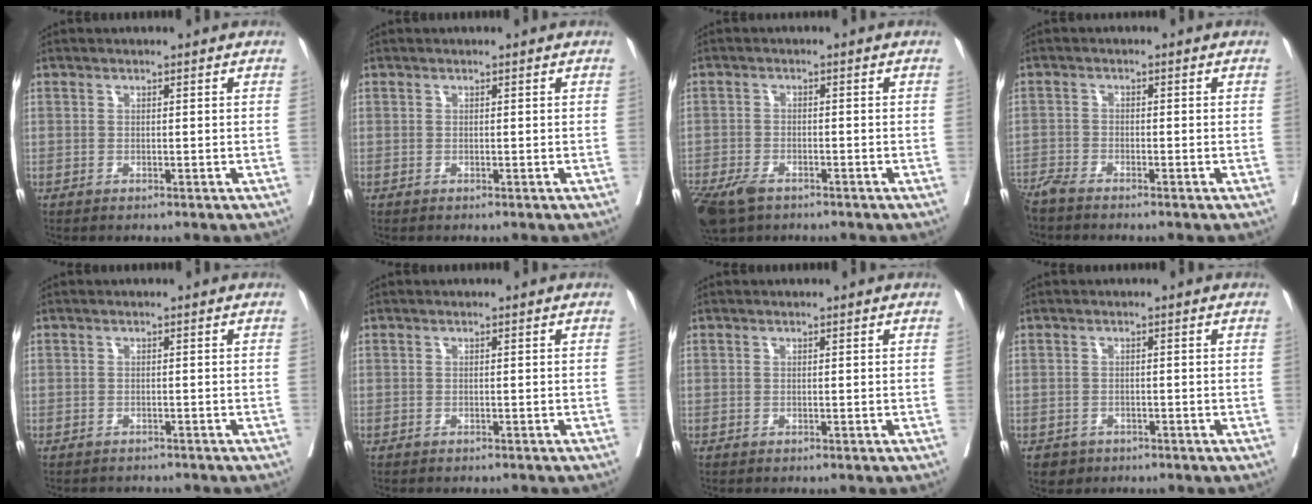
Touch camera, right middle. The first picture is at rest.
{"total": 0.0}
{"total": 9.2, "force": [-6.1, 4.6, 5.0], "torque": [-0.113, -0.013, -0.101]}
{"total": 3.3, "force": [-3.1, -0.1, 1.2], "torque": [-0.020, -0.010, -0.062]}
{"total": 3.4, "force": [-3.2, 1.1, 0.3], "torque": [-0.006, -0.005, -0.044]}
{"total": 1.6, "force": [-1.5, 0.4, 0.5], "torque": [-0.017, -0.005, -0.019]}
{"total": 0.0}
{"total": 2.2, "force": [-1.5, 1.6, 0.2], "torque": [-0.010, 0.003, -0.023]}